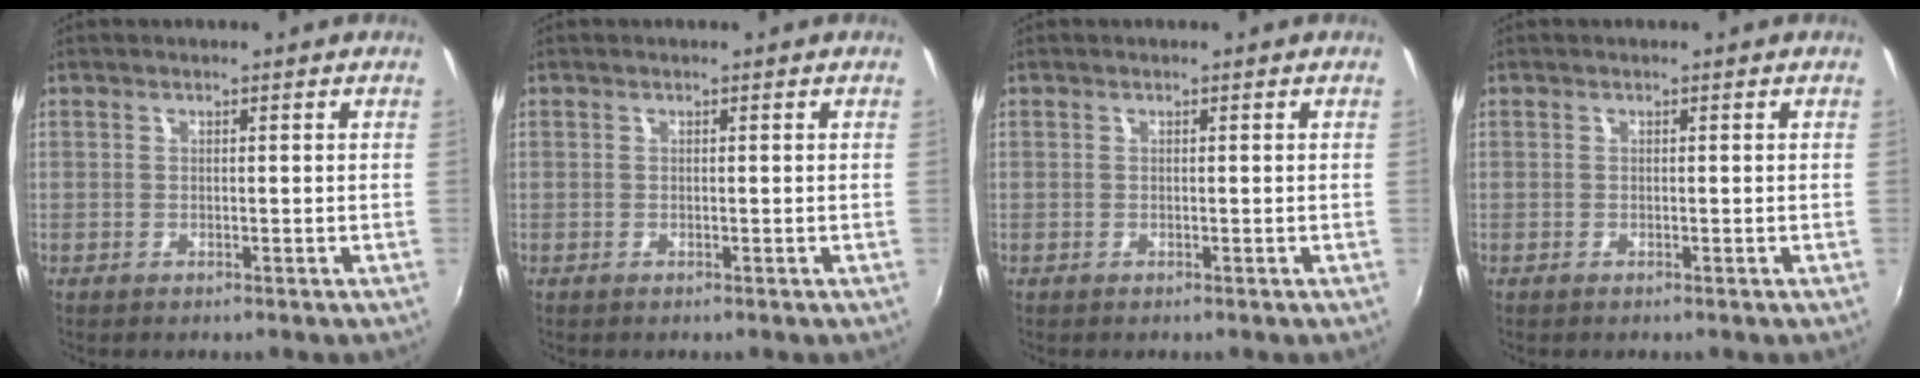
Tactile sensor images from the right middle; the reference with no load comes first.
{"total": 0.0}
{"total": 0.0}
{"total": 0.0}